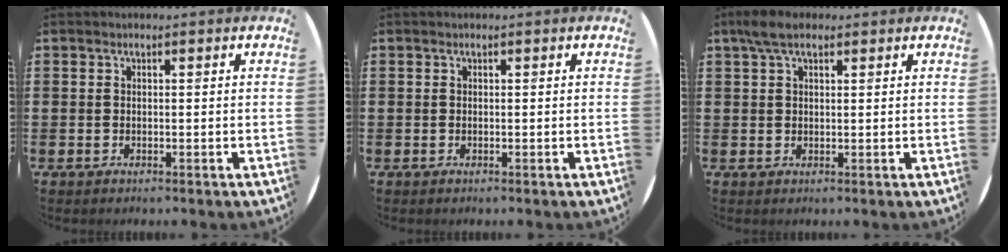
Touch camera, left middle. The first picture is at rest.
{"total": 0.0}
{"total": 3.5, "force": [2.4, 1.5, 2.2], "torque": [-0.040, 0.005, 0.041]}